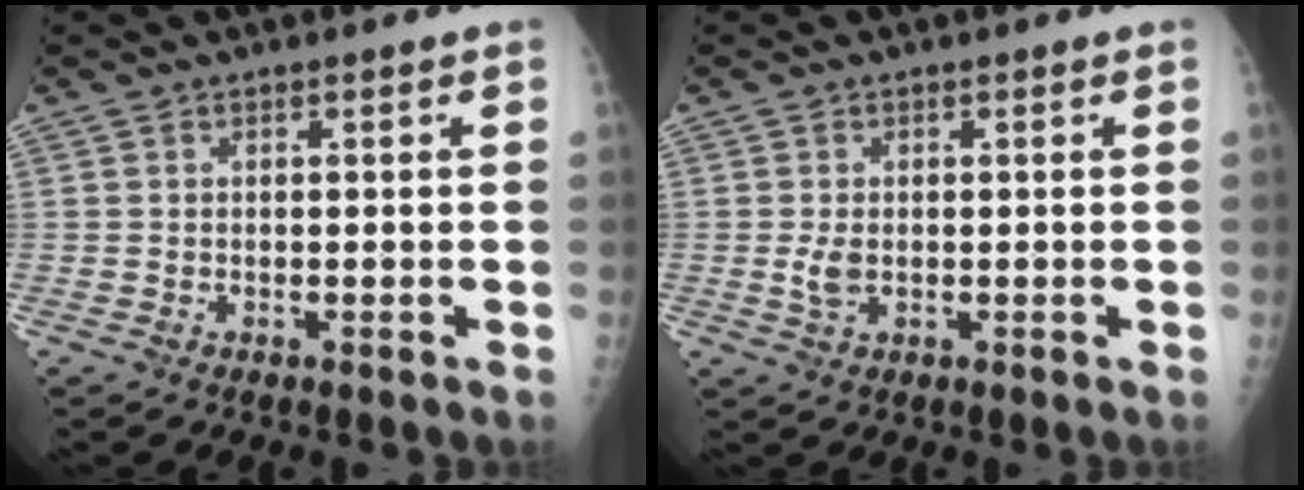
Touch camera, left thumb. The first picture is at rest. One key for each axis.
{"total": 2.8, "fx": -0.1, "fy": 1.7, "fz": 2.2, "tx": -0.043, "ty": -0.005, "tz": -0.001}